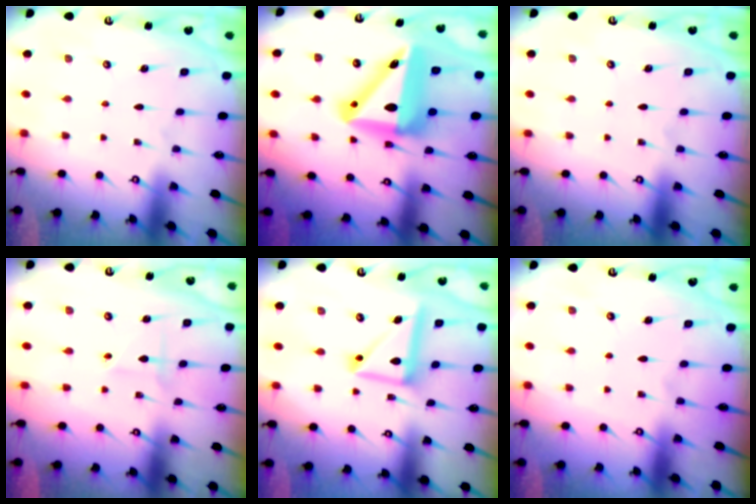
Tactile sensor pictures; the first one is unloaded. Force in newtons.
{"total": 15.2, "press": 14.7, "slide": 3.6}
{"total": 0.0}
{"total": 2.3, "press": 2.3, "slide": 0.4}
{"total": 14.6, "press": 14.5, "slide": 1.3}
{"total": 0.0}